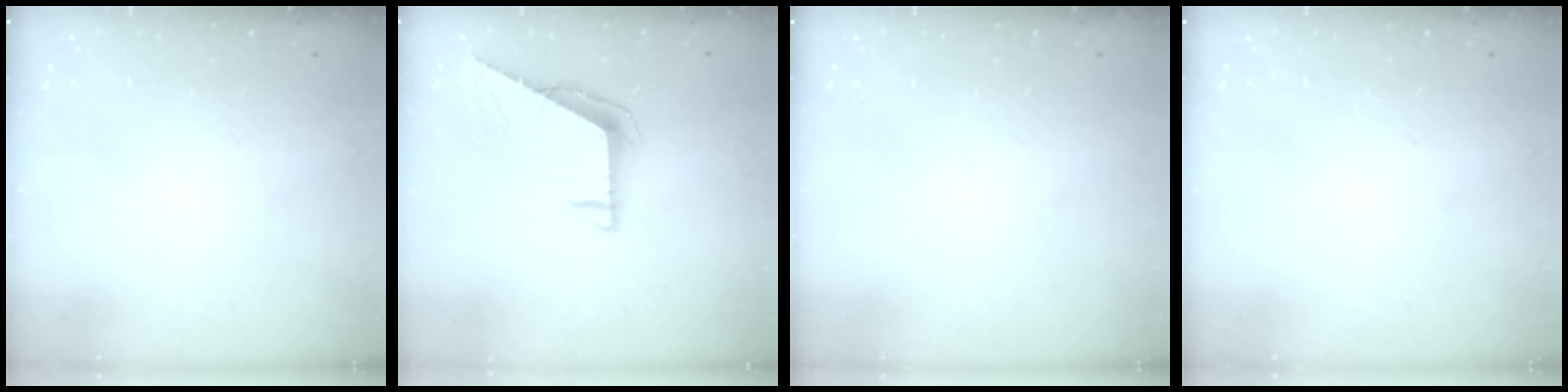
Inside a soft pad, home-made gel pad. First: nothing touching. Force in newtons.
{"total": 7.2, "press": 7.2, "slide": 0.5}
{"total": 0.0}
{"total": 0.0}